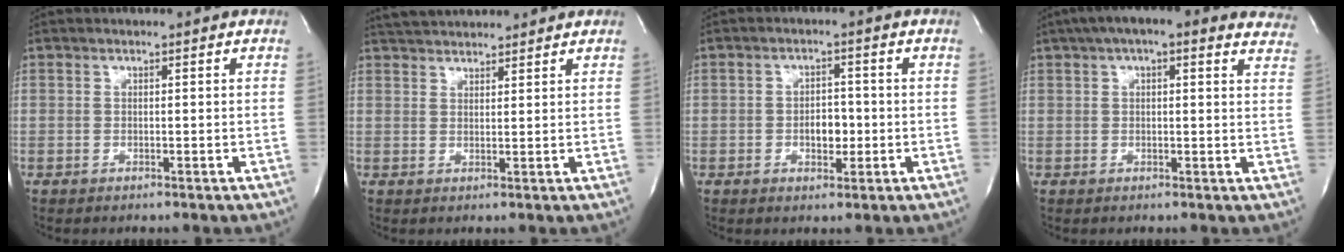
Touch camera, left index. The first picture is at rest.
{"total": 6.9, "force": [6.5, 1.4, 1.9], "torque": [-0.038, 0.034, 0.106]}
{"total": 3.5, "force": [-1.0, 2.0, 2.7], "torque": [-0.043, -0.001, -0.010]}
{"total": 16.2, "force": [12.6, 4.6, 9.1], "torque": [-0.126, 0.042, 0.146]}